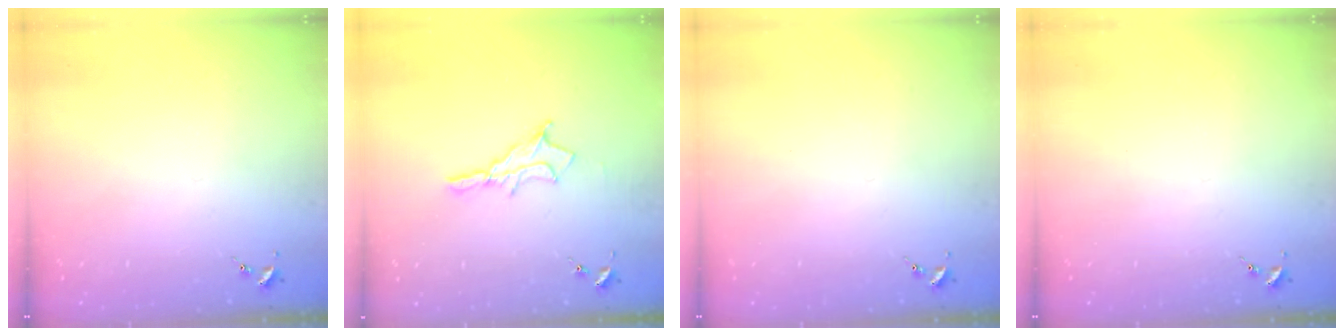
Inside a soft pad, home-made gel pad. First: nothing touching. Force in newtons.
{"total": 10.4, "press": 10.3, "slide": 0.7}
{"total": 0.0}
{"total": 0.0}